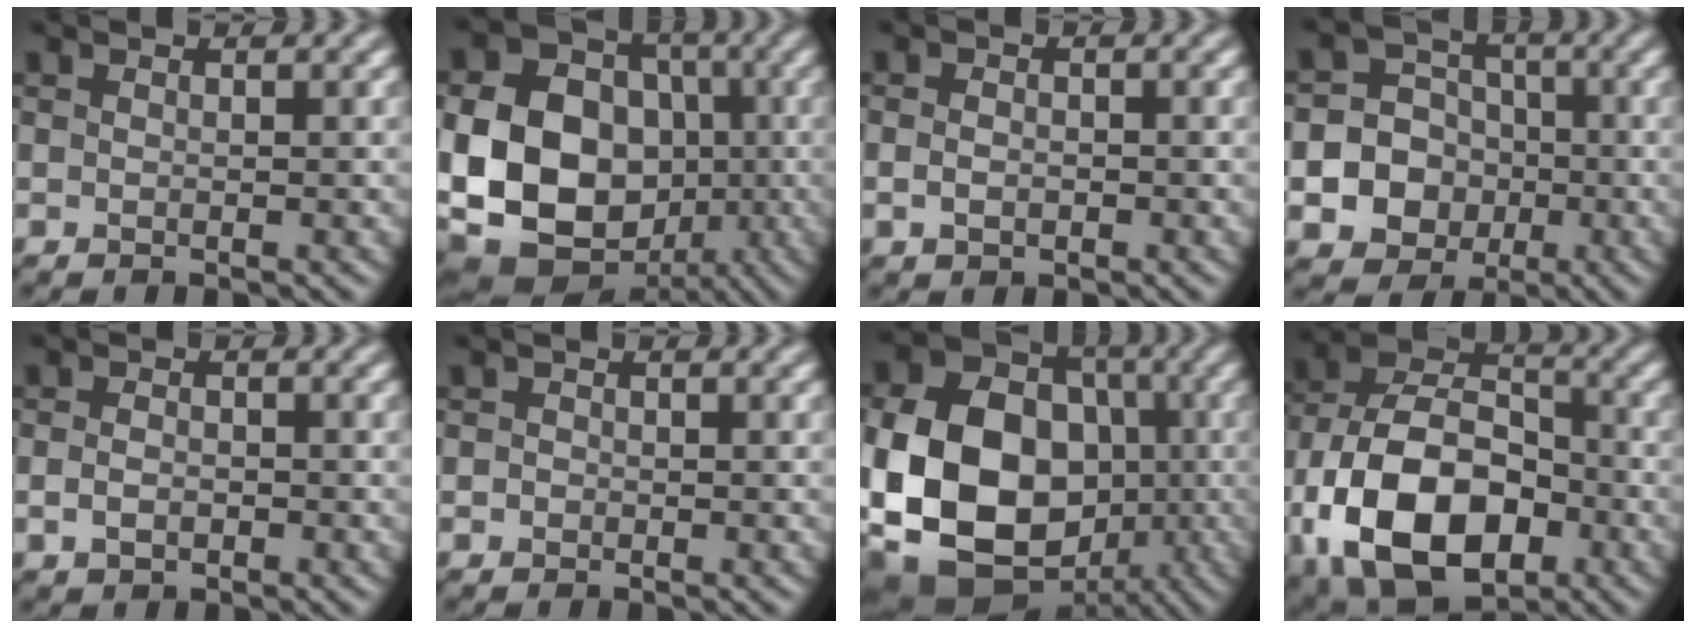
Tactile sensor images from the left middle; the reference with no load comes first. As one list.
[{"total": 14.0, "force": [-2.4, 10.9, 8.5], "torque": [-0.169, -0.004, -0.048]}, {"total": 1.4, "force": [-0.3, 1.0, 1.0], "torque": [-0.018, -0.001, -0.006]}, {"total": 10.7, "force": [-2.8, 9.9, 2.9], "torque": [-0.071, -0.012, -0.061]}, {"total": 1.8, "force": [-0.5, 1.2, 1.2], "torque": [-0.024, -0.002, -0.010]}, {"total": 0.6, "force": [-0.2, 0.6, 0.2], "torque": [0.000, -0.004, -0.006]}, {"total": 15.8, "force": [-3.5, 12.4, 9.2], "torque": [-0.183, -0.007, -0.061]}, {"total": 16.2, "force": [-5.7, 10.4, 11.1], "torque": [-0.224, -0.017, -0.113]}]